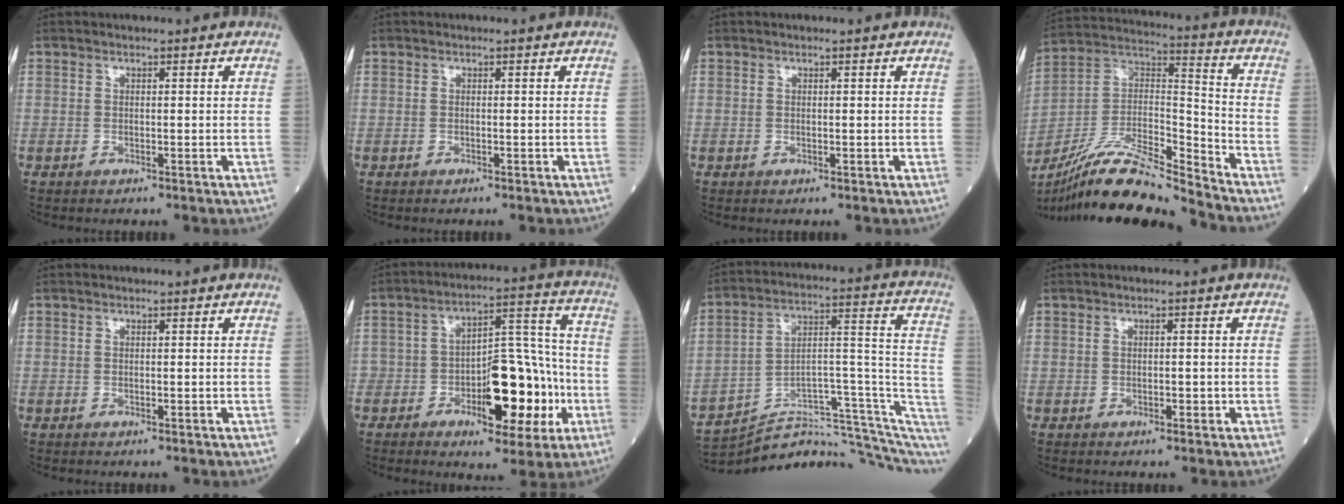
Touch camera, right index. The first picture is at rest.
{"total": 0.7, "force": [-0.6, 0.0, 0.4], "torque": [-0.006, 0.001, -0.006]}
{"total": 0.0}
{"total": 16.8, "force": [-15.3, 0.2, 6.9], "torque": [-0.130, 0.033, -0.278]}
{"total": 0.0}
{"total": 14.6, "force": [-4.6, 6.2, 12.4], "torque": [-0.185, 0.026, -0.062]}
{"total": 21.6, "force": [-19.3, 2.3, 9.5], "torque": [-0.092, 0.059, -0.281]}
{"total": 0.8, "force": [-0.1, 0.4, 0.7], "torque": [-0.012, 0.001, 0.001]}